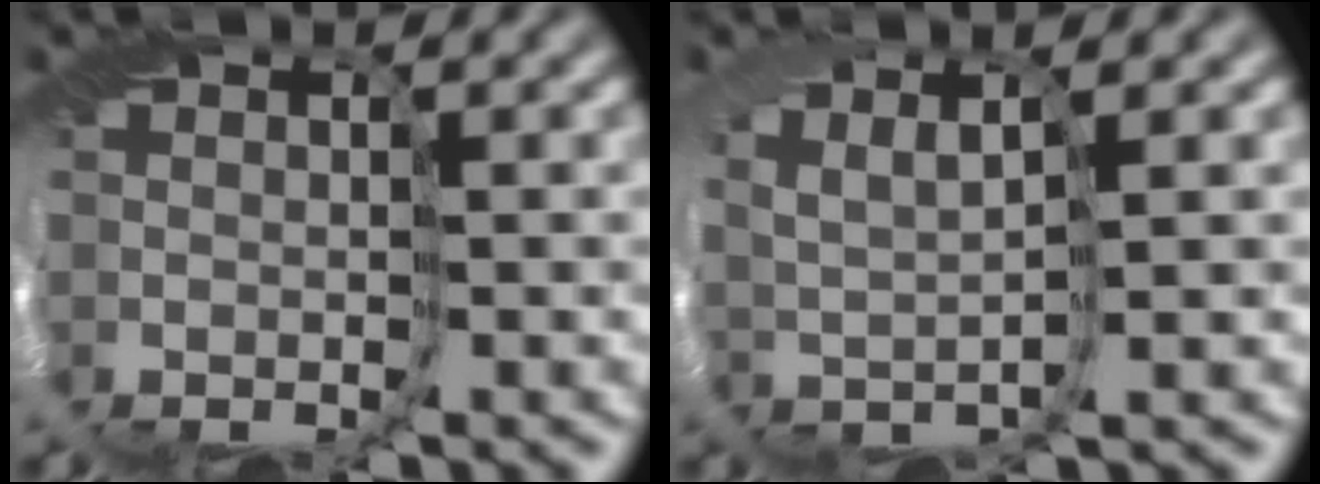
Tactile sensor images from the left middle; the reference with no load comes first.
{"total": 2.6, "force": [2.3, -1.2, -0.4], "torque": [0.008, 0.019, 0.034]}